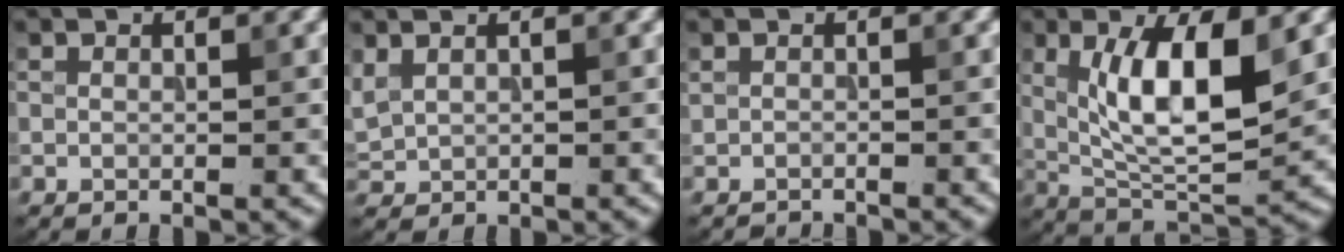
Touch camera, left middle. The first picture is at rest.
{"total": 1.6, "force": [1.0, 0.8, 0.9], "torque": [-0.026, 0.006, 0.026]}
{"total": 1.2, "force": [-1.1, 0.3, -0.4], "torque": [0.016, -0.006, -0.020]}
{"total": 8.5, "force": [2.0, 2.8, 7.8], "torque": [-0.139, -0.011, 0.038]}